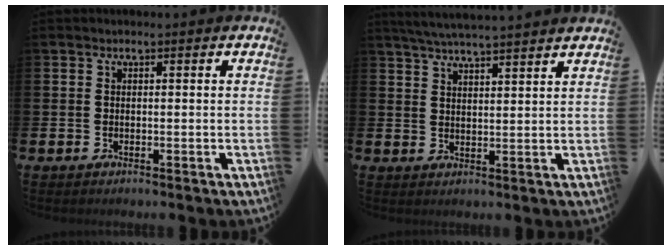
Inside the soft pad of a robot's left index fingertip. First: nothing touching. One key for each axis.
{"total": 4.8, "fx": 4.7, "fy": -0.5, "fz": 1.0, "tx": -0.040, "ty": -0.016, "tz": 0.086}